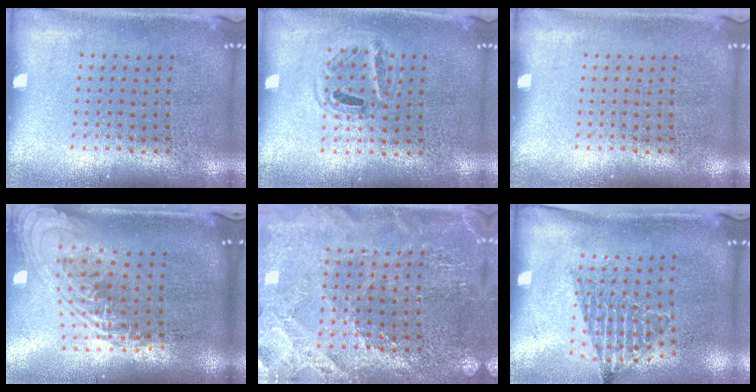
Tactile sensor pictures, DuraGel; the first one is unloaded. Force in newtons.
{"total": 0.9, "press": 0.8, "slide": 0.2}
{"total": 0.0}
{"total": 2.3, "press": 1.7, "slide": 1.5}
{"total": 2.7, "press": 2.6, "slide": 0.4}
{"total": 1.3, "press": 1.1, "slide": 0.7}